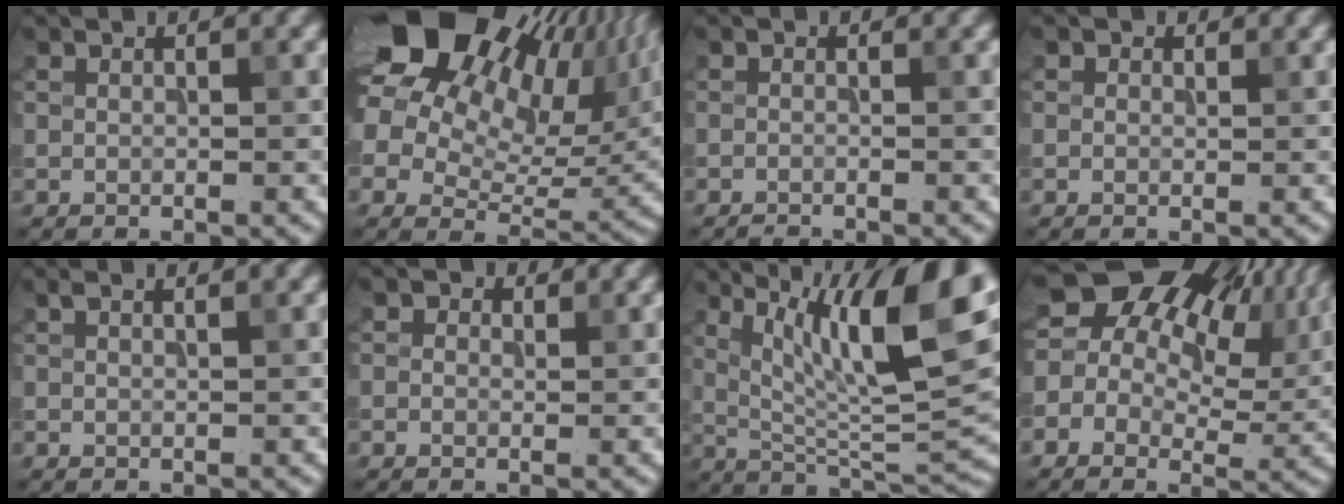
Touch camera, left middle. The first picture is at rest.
{"total": 20.6, "force": [10.2, 12.5, 12.7], "torque": [-0.236, 0.058, 0.178]}
{"total": 1.1, "force": [-1.1, 0.1, 0.1], "torque": [0.001, -0.006, -0.022]}
{"total": 0.5, "force": [0.2, 0.4, 0.2], "torque": [-0.001, -0.005, -0.002]}
{"total": 1.4, "force": [1.0, 0.4, 0.9], "torque": [-0.010, 0.001, 0.008]}
{"total": 1.3, "force": [0.6, 1.0, 0.5], "torque": [-0.005, -0.003, -0.002]}
{"total": 12.6, "force": [5.0, 3.4, 11.0], "torque": [-0.171, 0.001, 0.086]}
{"total": 17.1, "force": [6.6, 11.6, 10.7], "torque": [-0.190, 0.043, 0.094]}